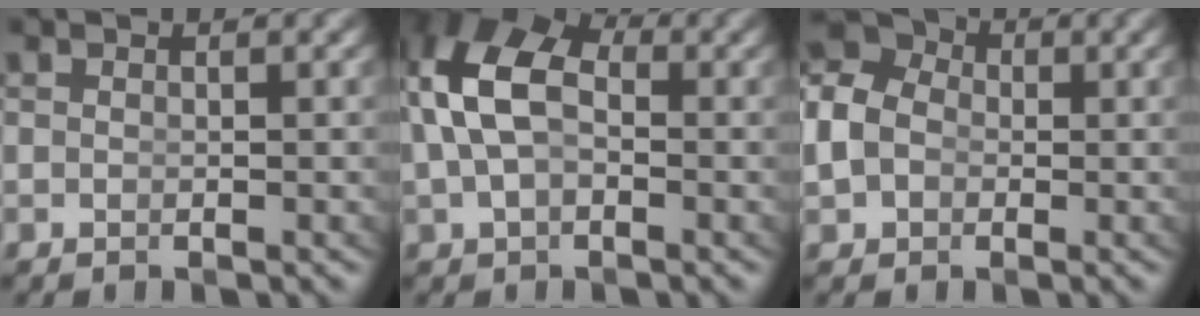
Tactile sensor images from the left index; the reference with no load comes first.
{"total": 7.7, "force": [1.3, 5.2, 5.5], "torque": [-0.118, 0.001, 0.019]}
{"total": 9.3, "force": [1.6, 7.8, 4.6], "torque": [-0.099, 0.005, 0.014]}